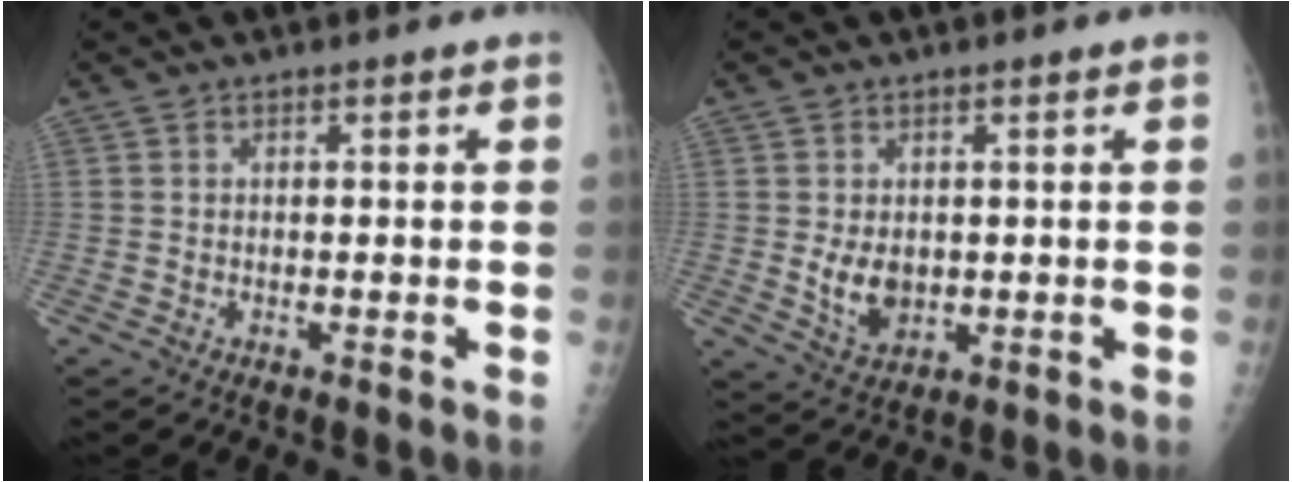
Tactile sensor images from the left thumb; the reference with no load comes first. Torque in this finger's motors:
{"motor_torque": [0.80, 0.98, 0.52, -0.34, 0.04]}